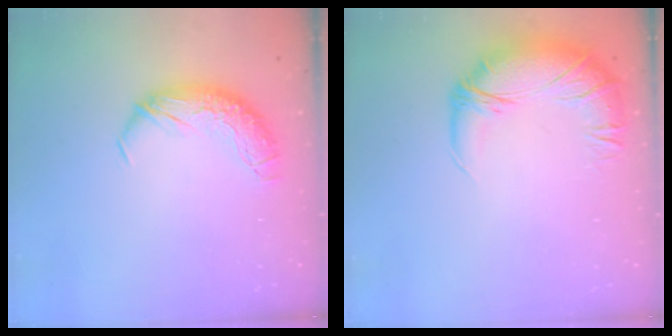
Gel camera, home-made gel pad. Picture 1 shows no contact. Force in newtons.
{"total": 2.8, "press": 0.1, "slide": 2.8}